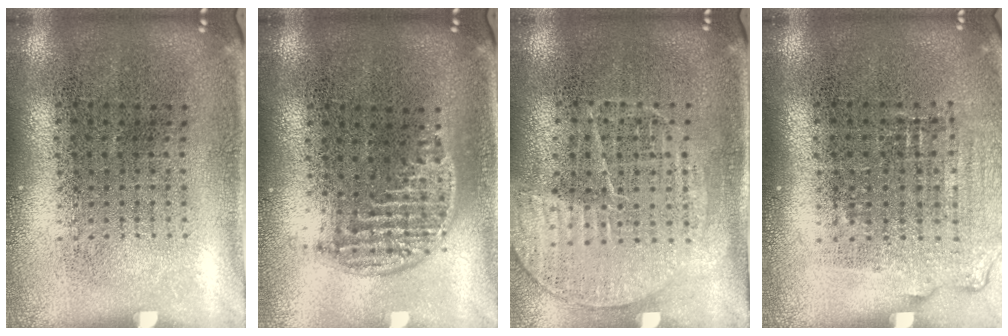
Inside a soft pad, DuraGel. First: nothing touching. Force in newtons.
{"total": 1.3, "press": 1.1, "slide": 0.6}
{"total": 1.3, "press": 1.3, "slide": 0.2}
{"total": 1.1, "press": 1.1, "slide": 0.4}